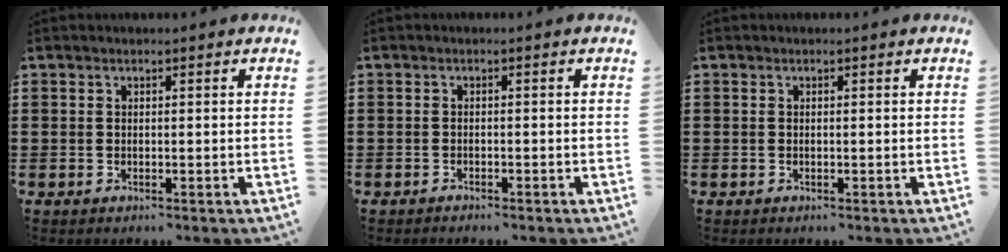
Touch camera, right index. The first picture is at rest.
{"total": 0.9, "force": [-0.9, 0.1, 0.0], "torque": [-0.004, 0.000, -0.019]}
{"total": 0.0}